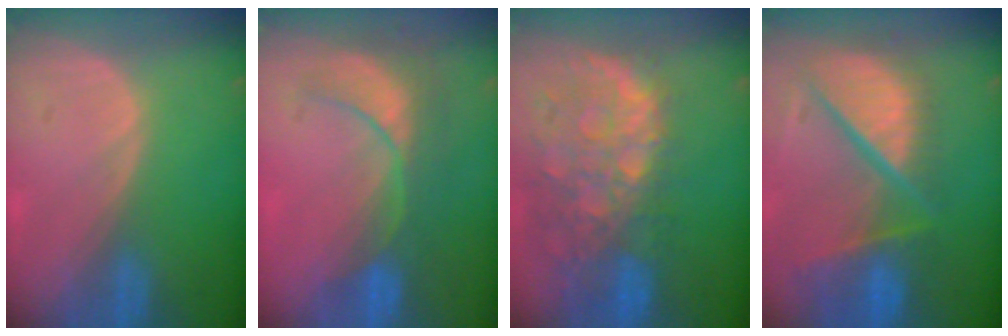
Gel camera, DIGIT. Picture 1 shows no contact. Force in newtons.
{"total": 8.7, "press": 7.7, "slide": 4.0}
{"total": 12.6, "press": 10.4, "slide": 7.1}
{"total": 12.0, "press": 10.0, "slide": 6.6}